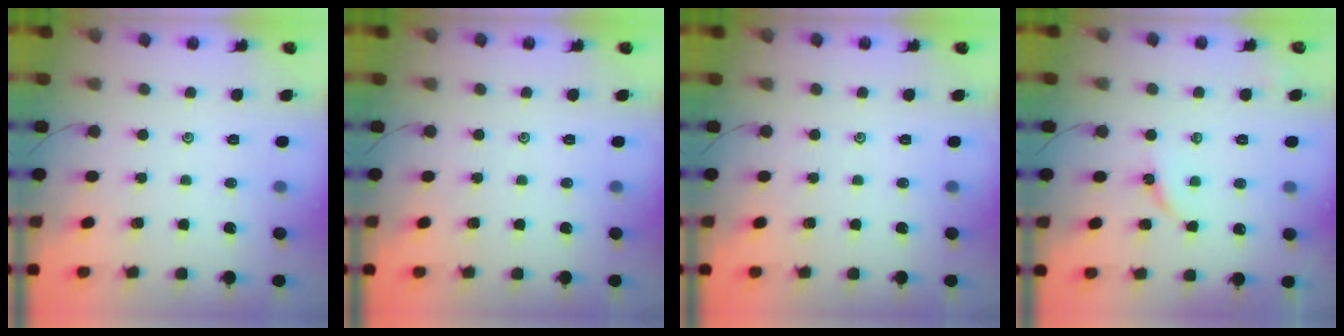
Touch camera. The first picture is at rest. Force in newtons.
{"total": 0.0}
{"total": 0.0}
{"total": 2.7, "press": 2.7, "slide": 0.4}